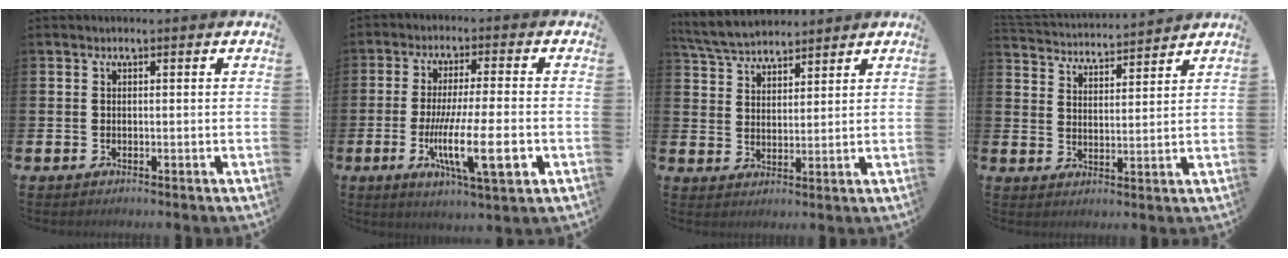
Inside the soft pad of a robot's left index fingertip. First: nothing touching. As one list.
[{"total": 10.9, "force": [-2.9, 2.0, 10.3], "torque": [-0.172, -0.008, -0.047]}, {"total": 5.2, "force": [5.0, 1.1, 0.8], "torque": [-0.032, -0.022, 0.092]}, {"total": 3.9, "force": [3.9, 0.2, -0.3], "torque": [-0.012, -0.036, 0.066]}]